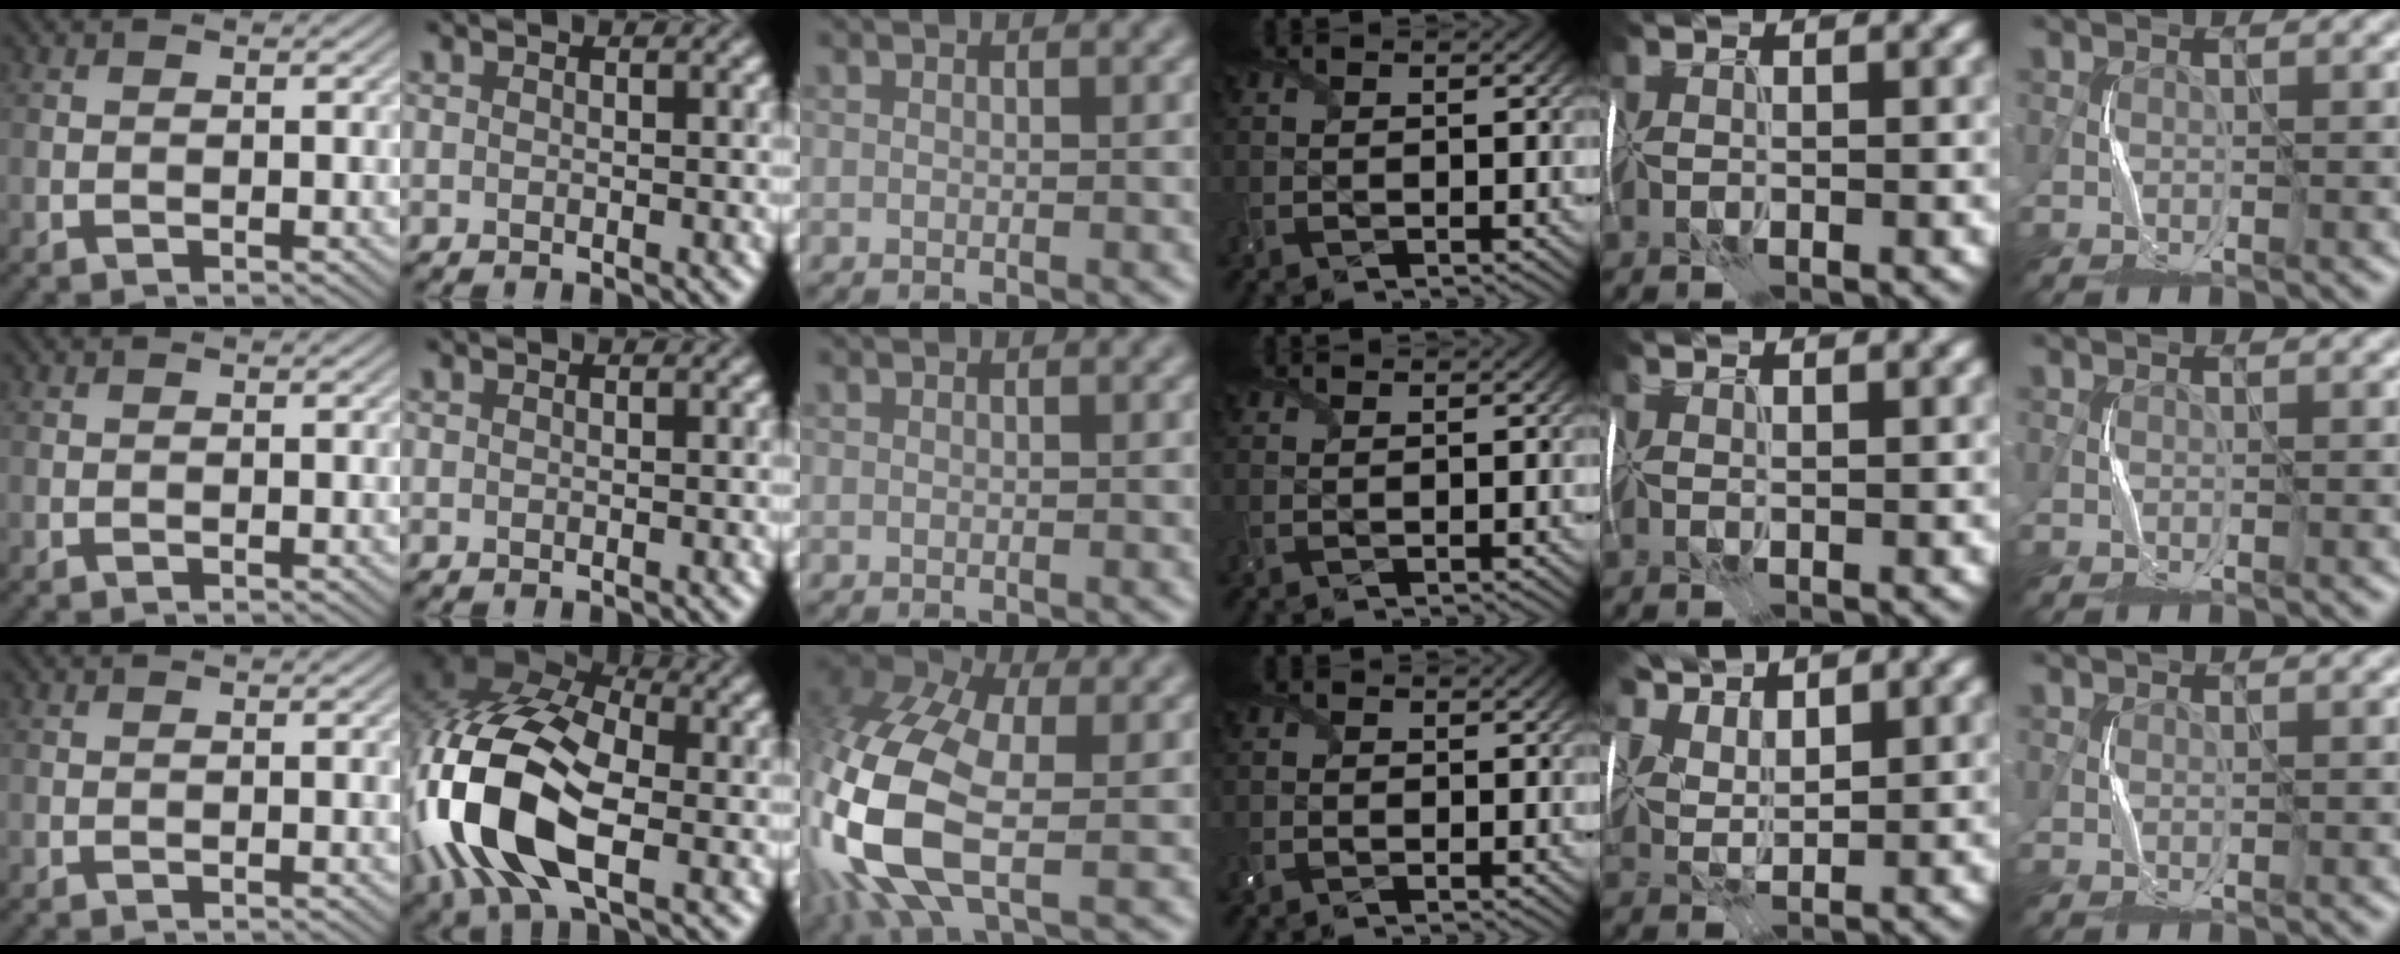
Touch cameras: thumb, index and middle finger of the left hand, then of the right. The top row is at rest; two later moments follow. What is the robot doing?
{"motion": "wrap", "object": "receipt paper"}